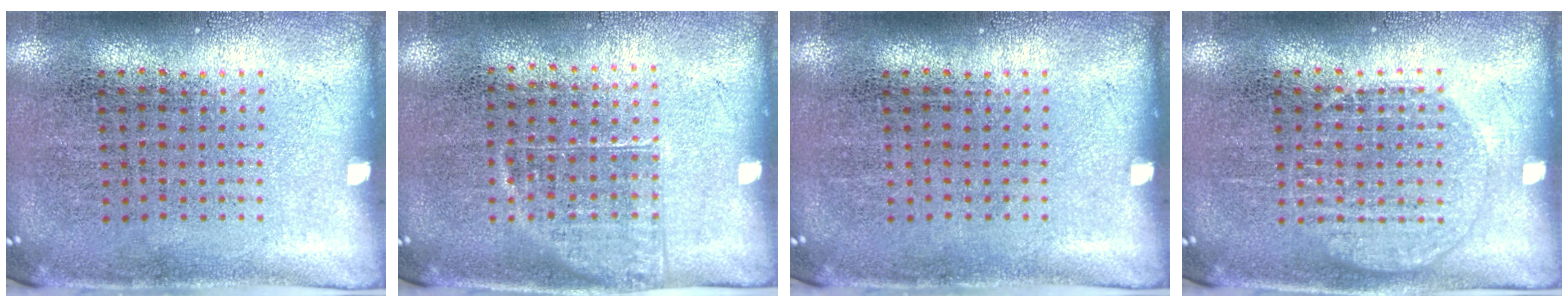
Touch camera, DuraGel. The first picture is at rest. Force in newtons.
{"total": 1.1, "press": 0.9, "slide": 0.6}
{"total": 0.0}
{"total": 1.9, "press": 1.9, "slide": 0.3}